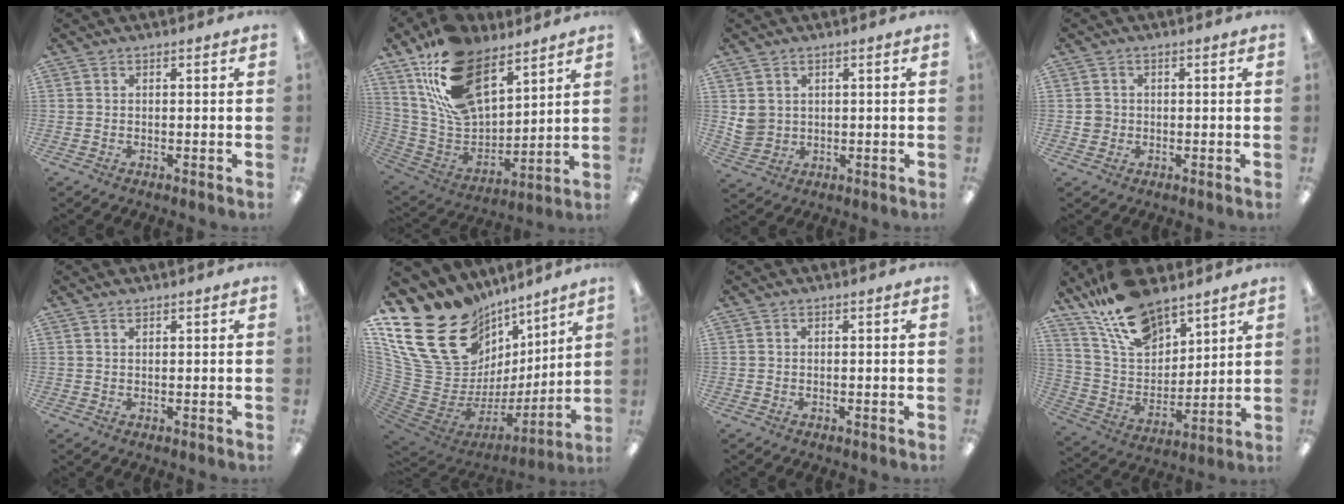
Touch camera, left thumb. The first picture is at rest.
{"total": 21.2, "force": [13.4, 11.4, 11.8], "torque": [-0.244, -0.068, 0.248]}
{"total": 4.0, "force": [1.8, 3.4, 0.9], "torque": [-0.018, -0.001, 0.036]}
{"total": 2.5, "force": [0.0, 2.4, 0.6], "torque": [-0.003, 0.003, -0.004]}
{"total": 1.0, "force": [0.8, 0.4, 0.4], "torque": [-0.009, 0.001, 0.015]}
{"total": 24.9, "force": [12.1, 16.3, 14.3], "torque": [-0.269, -0.115, 0.265]}
{"total": 0.0}
{"total": 17.6, "force": [13.2, 8.3, 8.2], "torque": [-0.170, -0.065, 0.245]}